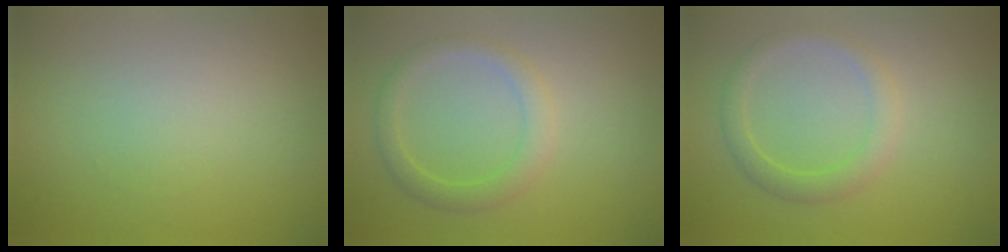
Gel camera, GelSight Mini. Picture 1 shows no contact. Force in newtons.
{"total": 2.3, "press": 2.3, "slide": 0.1}
{"total": 2.3, "press": 2.2, "slide": 0.1}